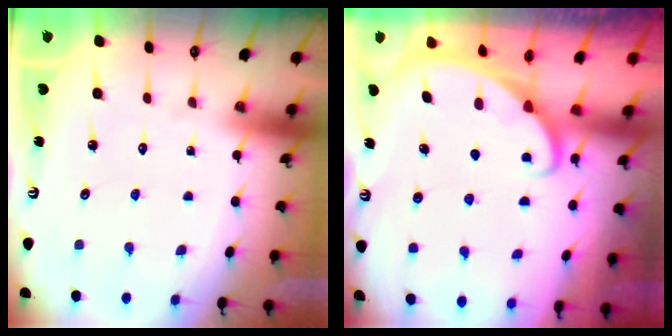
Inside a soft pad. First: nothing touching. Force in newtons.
{"total": 1.8, "press": 1.8, "slide": 0.1}